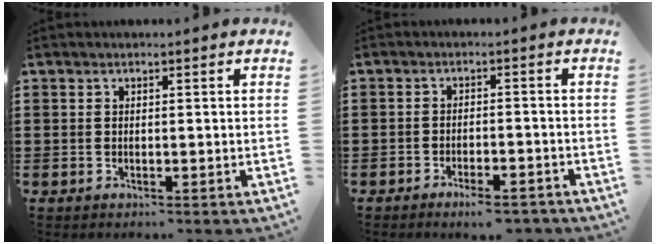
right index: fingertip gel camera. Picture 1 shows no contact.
{"total": 3.2, "force": [-2.9, 0.4, 1.3], "torque": [-0.022, 0.003, -0.055]}